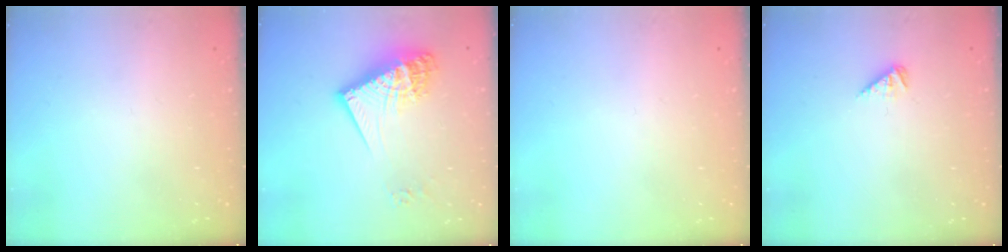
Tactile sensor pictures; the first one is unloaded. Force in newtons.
{"total": 16.9, "press": 16.9, "slide": 1.5}
{"total": 0.0}
{"total": 2.2, "press": 2.2, "slide": 0.4}